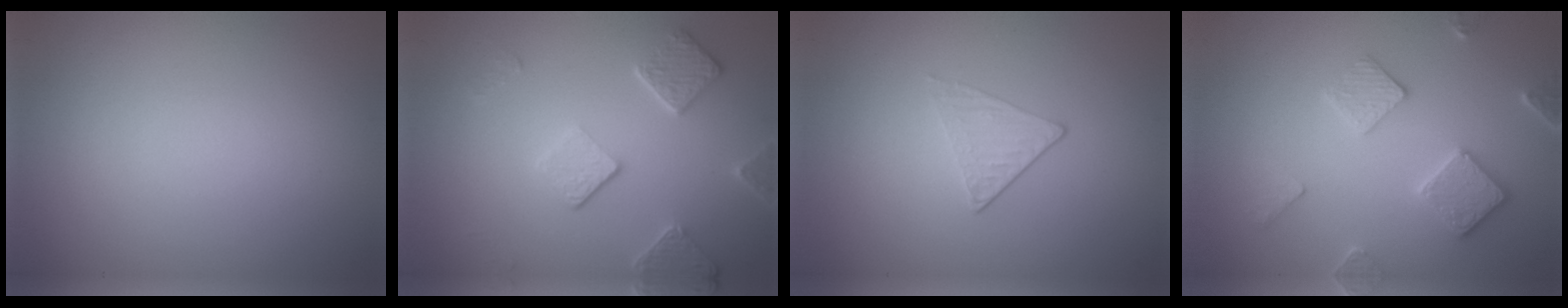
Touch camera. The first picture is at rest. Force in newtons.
{"total": 3.9, "press": 3.1, "slide": 2.3}
{"total": 1.3, "press": 0.9, "slide": 0.9}
{"total": 3.2, "press": 3.2, "slide": 0.6}